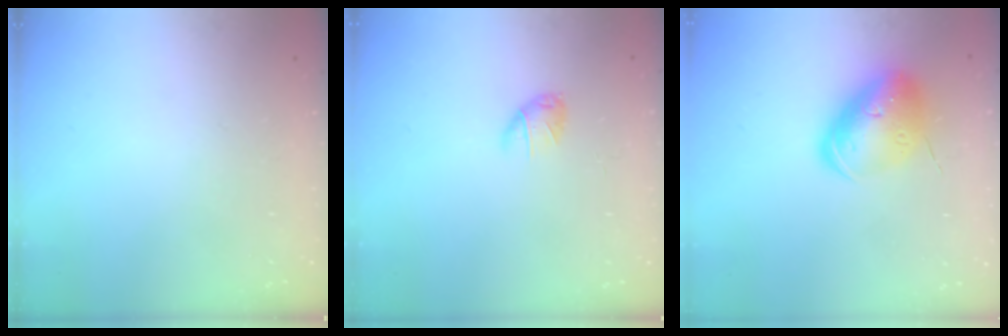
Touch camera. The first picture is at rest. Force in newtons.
{"total": 5.1, "press": 5.1, "slide": 0.5}
{"total": 14.3, "press": 14.1, "slide": 2.4}